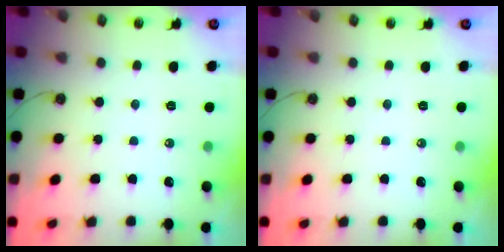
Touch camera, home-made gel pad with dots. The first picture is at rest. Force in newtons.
{"total": 0.0}